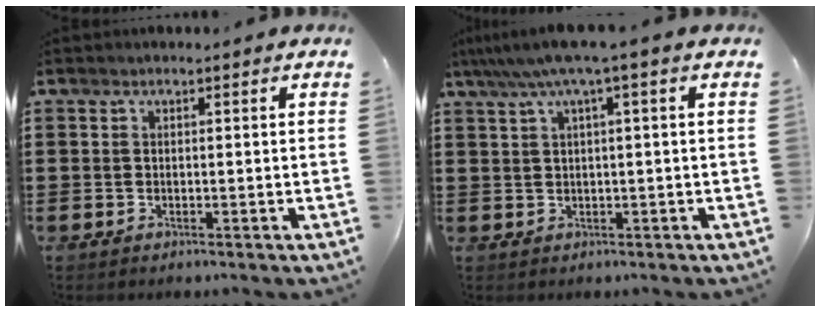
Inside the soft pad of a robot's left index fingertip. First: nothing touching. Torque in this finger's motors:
{"motor_torque": [0.33, -0.66, 0.82, 0.21]}